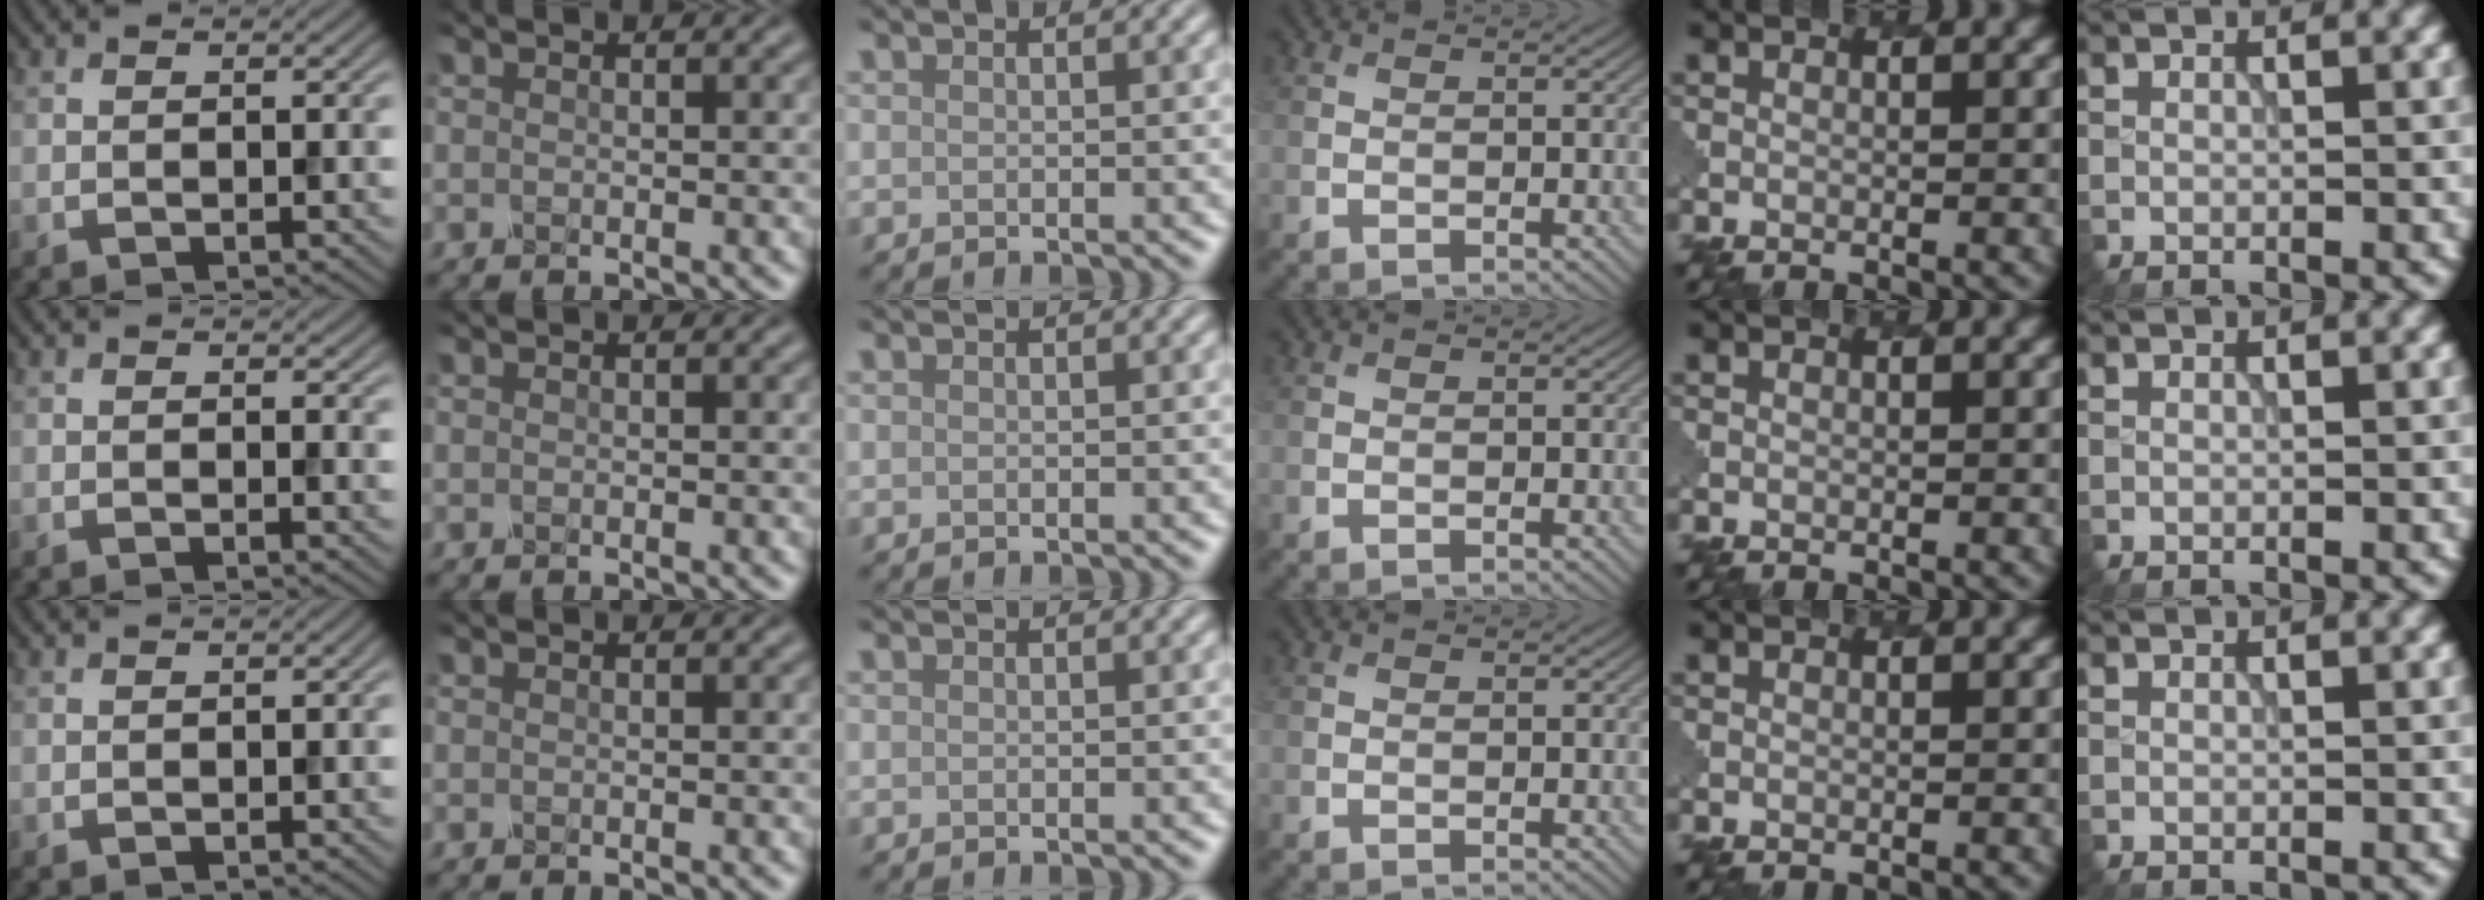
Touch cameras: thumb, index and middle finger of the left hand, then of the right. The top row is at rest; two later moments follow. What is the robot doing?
{"motion": "dispense", "object": "spray bottle"}